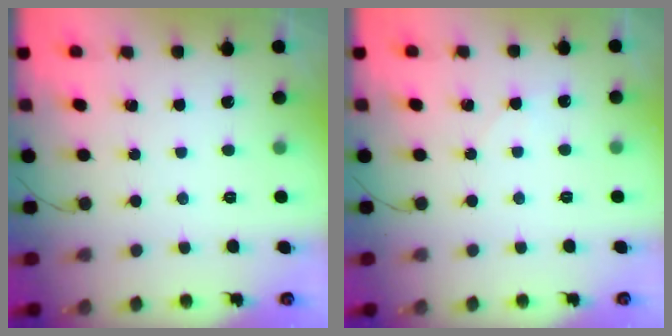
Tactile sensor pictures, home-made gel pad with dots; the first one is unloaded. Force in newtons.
{"total": 3.0, "press": 2.6, "slide": 1.5}